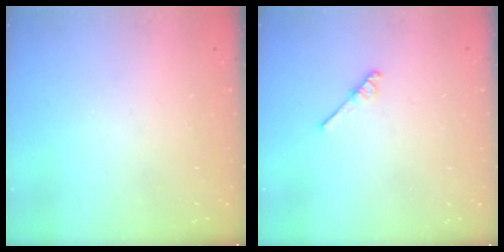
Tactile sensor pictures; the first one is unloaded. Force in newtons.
{"total": 3.0, "press": 2.9, "slide": 0.5}